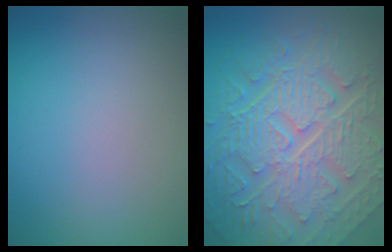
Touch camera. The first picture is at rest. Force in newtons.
{"total": 10.5, "press": 7.2, "slide": 7.7}